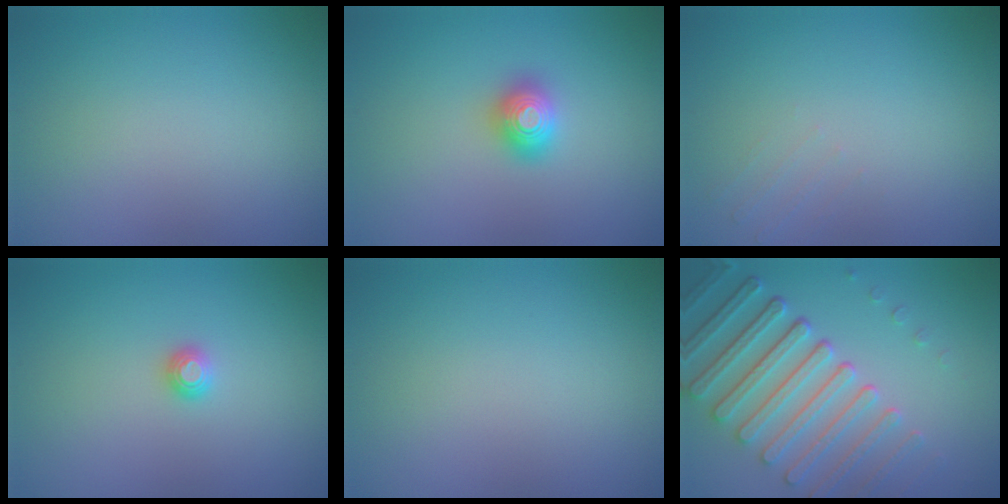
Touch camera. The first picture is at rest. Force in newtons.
{"total": 2.0, "press": 2.0, "slide": 0.2}
{"total": 0.8, "press": 0.8, "slide": 0.2}
{"total": 1.1, "press": 1.1, "slide": 0.1}
{"total": 0.0}
{"total": 7.1, "press": 5.4, "slide": 4.5}